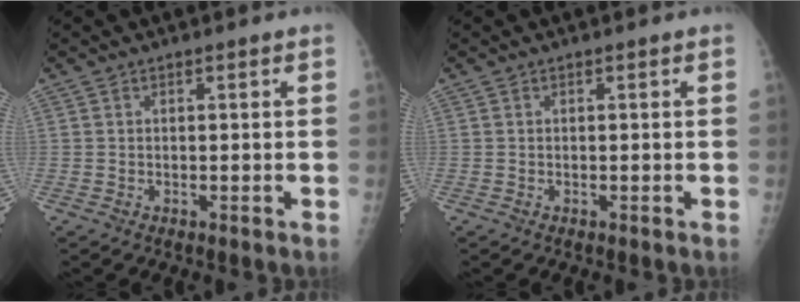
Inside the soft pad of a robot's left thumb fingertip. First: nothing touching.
{"total": 0.0}